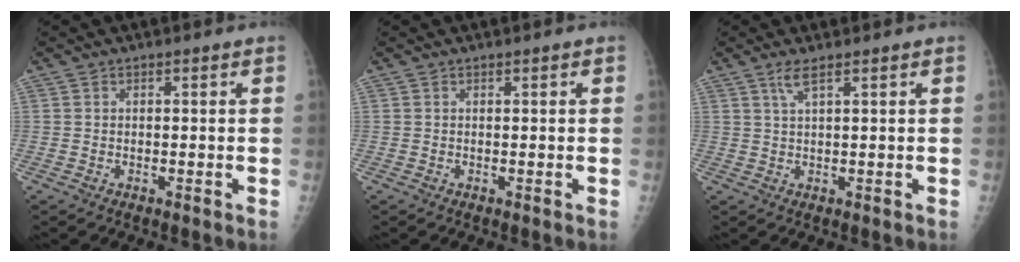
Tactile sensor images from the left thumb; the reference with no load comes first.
{"total": 0.0}
{"total": 2.3, "force": [1.4, 0.1, 1.8], "torque": [-0.044, 0.001, 0.034]}